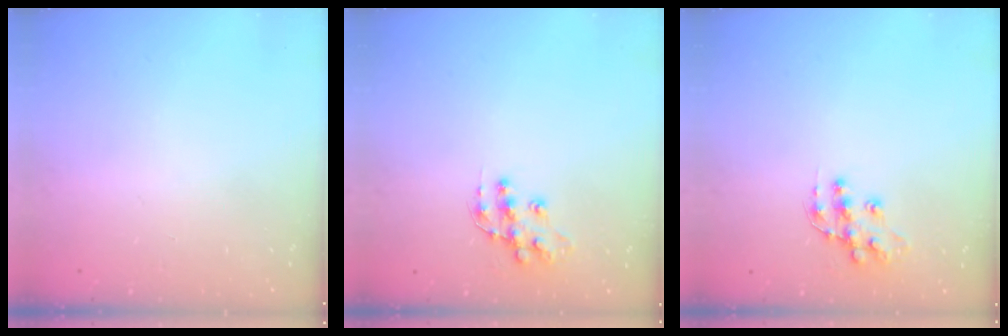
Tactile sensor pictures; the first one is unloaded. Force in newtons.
{"total": 11.6, "press": 11.5, "slide": 0.9}
{"total": 11.6, "press": 11.5, "slide": 0.9}